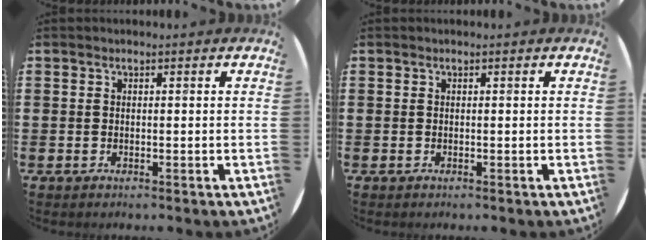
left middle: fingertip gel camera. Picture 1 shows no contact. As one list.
[{"total": 0.0}]